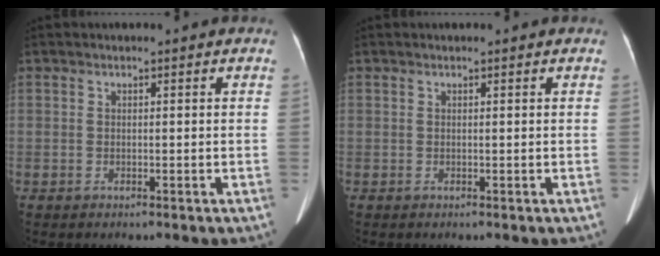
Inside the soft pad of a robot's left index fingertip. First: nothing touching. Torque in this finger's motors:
{"motor_torque": [0.06, -0.22, 0.02, -0.01]}